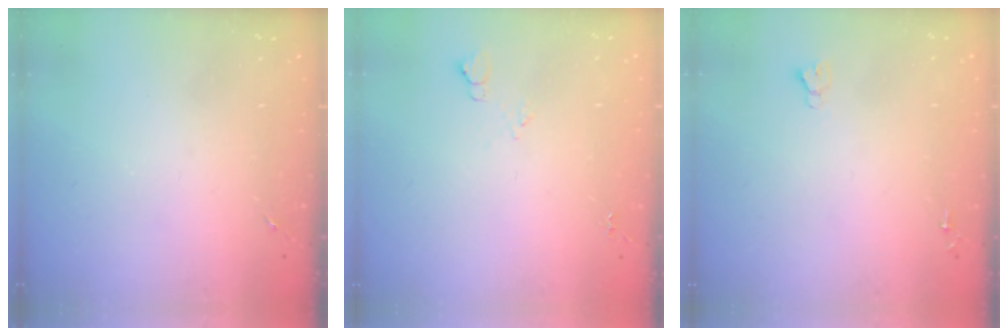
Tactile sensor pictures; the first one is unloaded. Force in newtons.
{"total": 5.5, "press": 5.4, "slide": 0.7}
{"total": 2.7, "press": 2.7, "slide": 0.0}